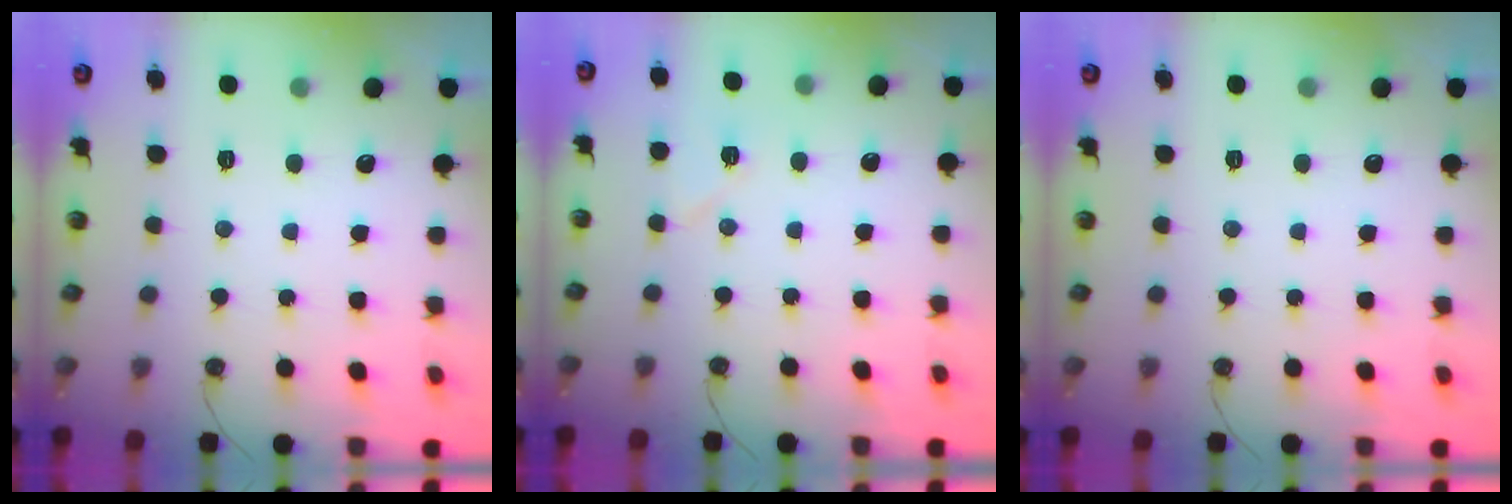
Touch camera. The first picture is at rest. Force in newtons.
{"total": 6.0, "press": 6.0, "slide": 0.4}
{"total": 0.0}